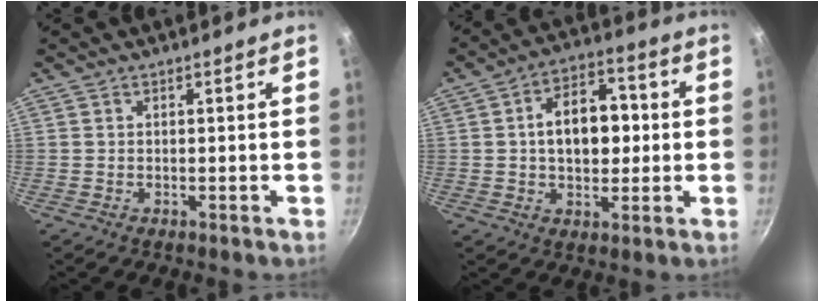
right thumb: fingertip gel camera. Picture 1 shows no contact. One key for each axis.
{"total": 12.2, "fx": 0.6, "fy": 8.0, "fz": 9.2, "tx": -0.105, "ty": 0.021, "tz": 0.001}